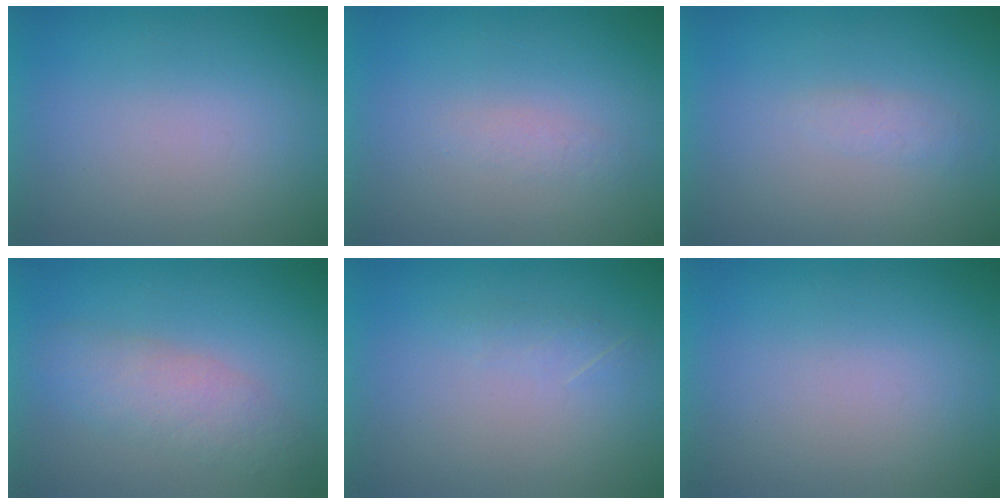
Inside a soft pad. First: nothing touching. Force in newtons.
{"total": 1.3}
{"total": 1.4}
{"total": 3.7}
{"total": 1.3}
{"total": 0.0}